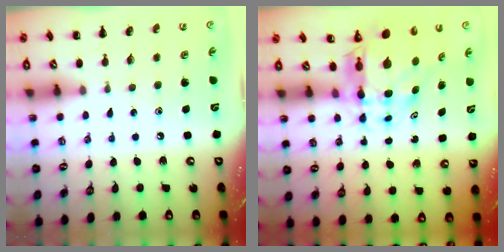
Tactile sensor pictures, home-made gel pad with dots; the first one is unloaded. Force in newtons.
{"total": 7.9, "press": 7.4, "slide": 2.6}